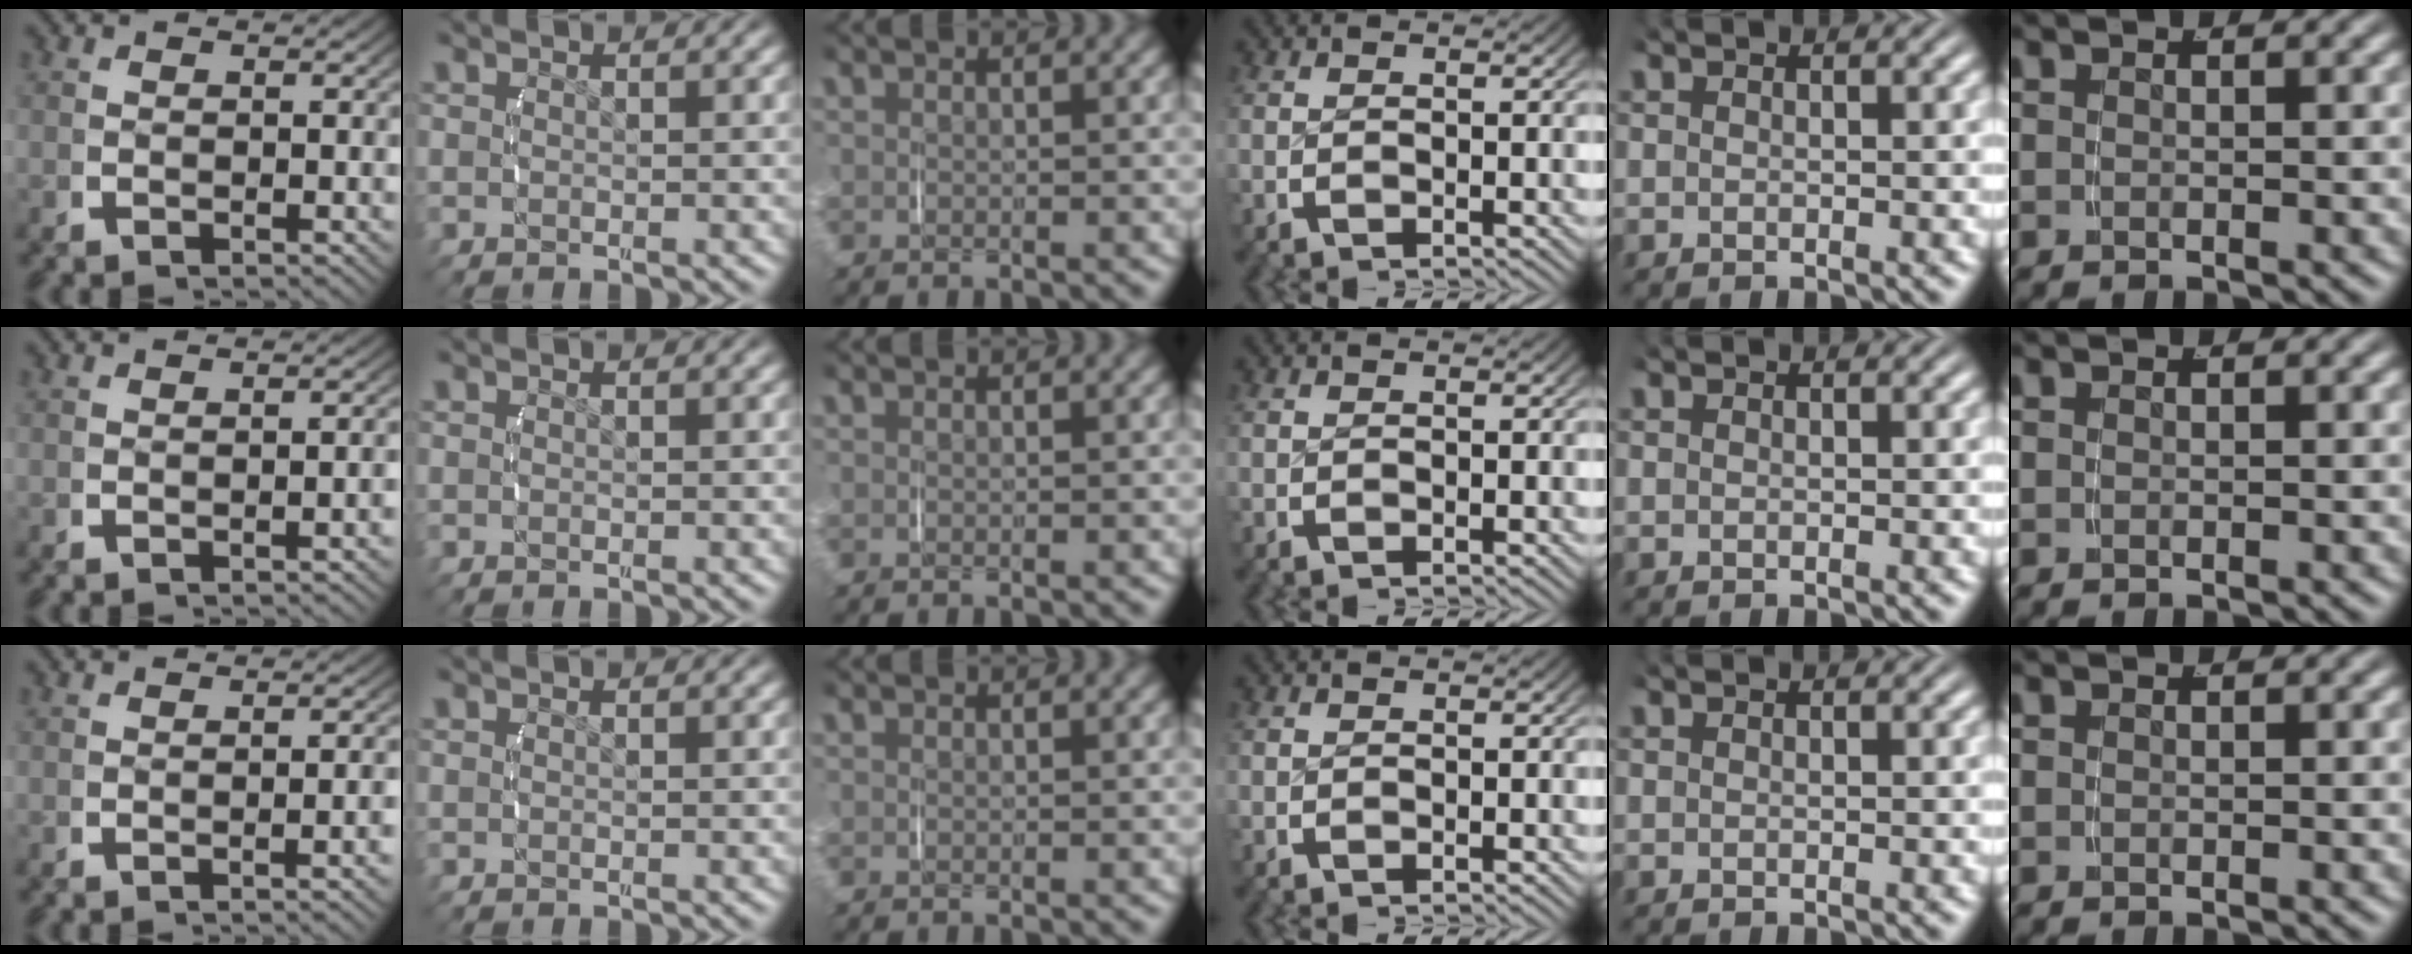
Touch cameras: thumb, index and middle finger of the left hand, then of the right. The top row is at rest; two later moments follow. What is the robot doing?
{"motion": "lift_and_place", "object": "measuring cup"}